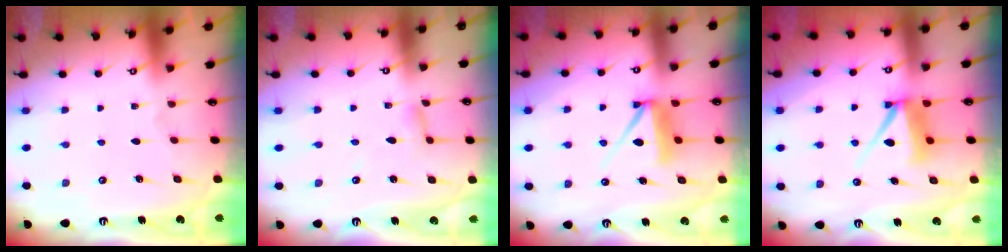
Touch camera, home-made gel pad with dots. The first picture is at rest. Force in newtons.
{"total": 2.5, "press": 2.5, "slide": 0.2}
{"total": 7.6, "press": 7.5, "slide": 0.8}
{"total": 8.9, "press": 8.9, "slide": 0.6}